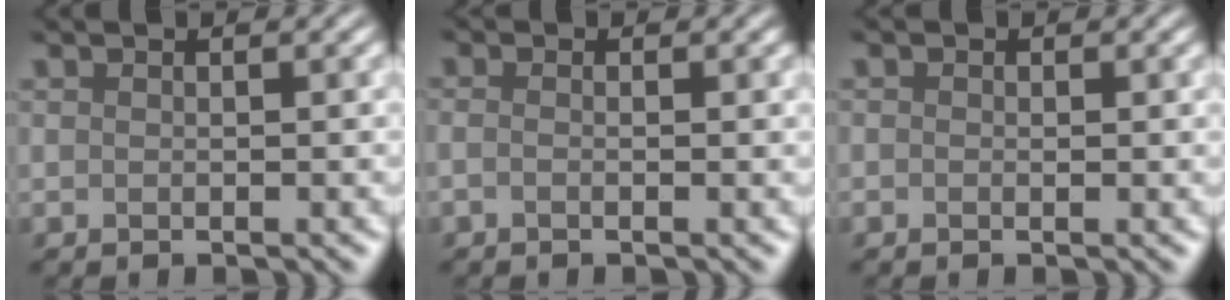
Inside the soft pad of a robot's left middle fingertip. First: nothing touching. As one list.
[{"total": 1.2, "force": [-0.9, -0.6, -0.4], "torque": [-0.002, -0.008, -0.004]}, {"total": 0.8, "force": [-0.4, -0.5, -0.6], "torque": [0.001, 0.001, 0.003]}]